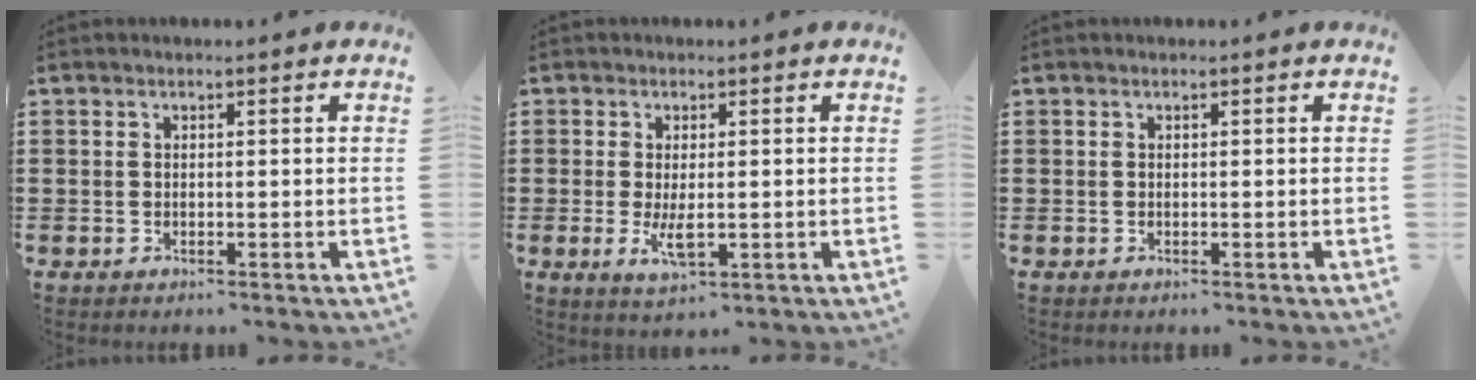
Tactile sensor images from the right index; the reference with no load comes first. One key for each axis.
{"total": 3.5, "fx": -0.3, "fy": 1.3, "fz": 3.2, "tx": -0.063, "ty": -0.001, "tz": -0.007}
{"total": 0.0}